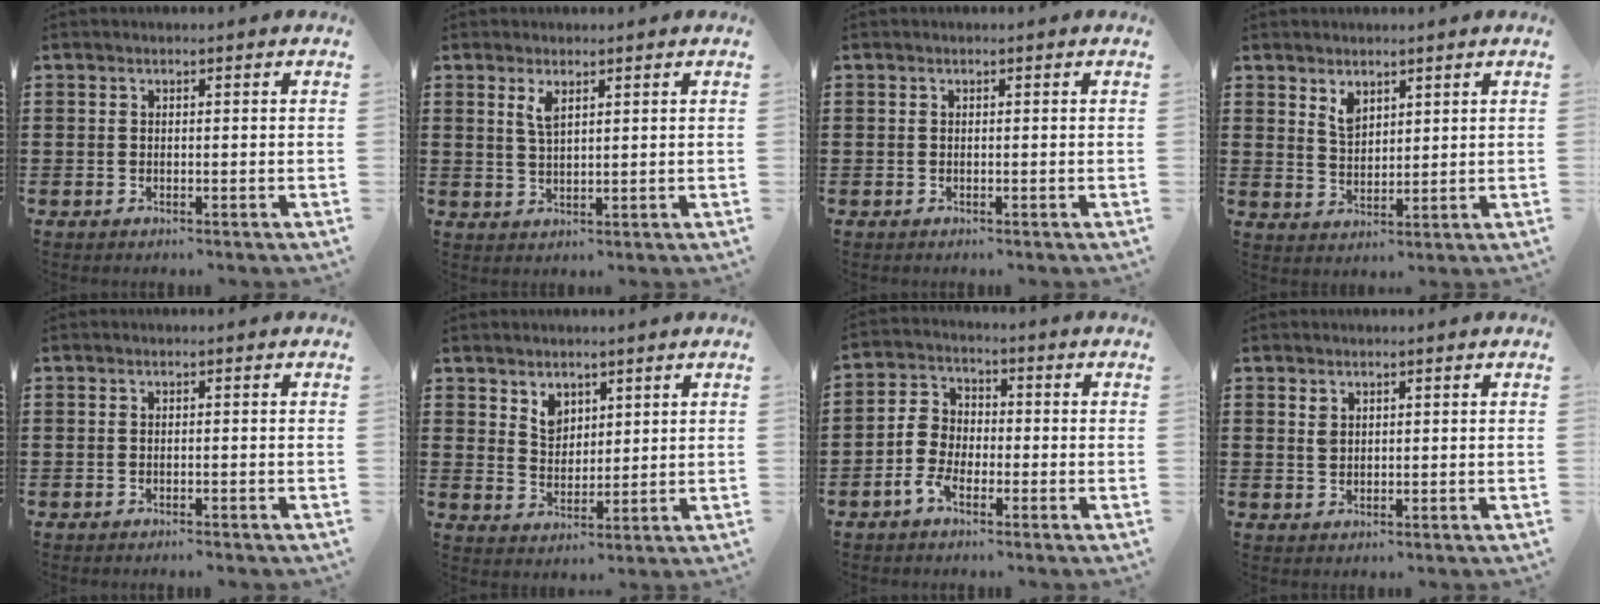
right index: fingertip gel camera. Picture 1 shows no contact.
{"total": 2.5, "force": [1.5, 0.6, 1.9], "torque": [-0.042, 0.002, 0.026]}
{"total": 0.0}
{"total": 3.1, "force": [2.3, 1.8, 1.3], "torque": [-0.032, 0.004, 0.043]}
{"total": 0.5, "force": [-0.5, 0.0, 0.2], "torque": [-0.007, -0.002, -0.009]}
{"total": 3.9, "force": [2.8, 2.6, 0.8], "torque": [-0.027, 0.006, 0.053]}
{"total": 4.8, "force": [-2.1, 3.4, 2.6], "torque": [-0.079, 0.005, -0.049]}
{"total": 1.5, "force": [1.0, 0.9, 0.7], "torque": [-0.016, 0.002, 0.019]}